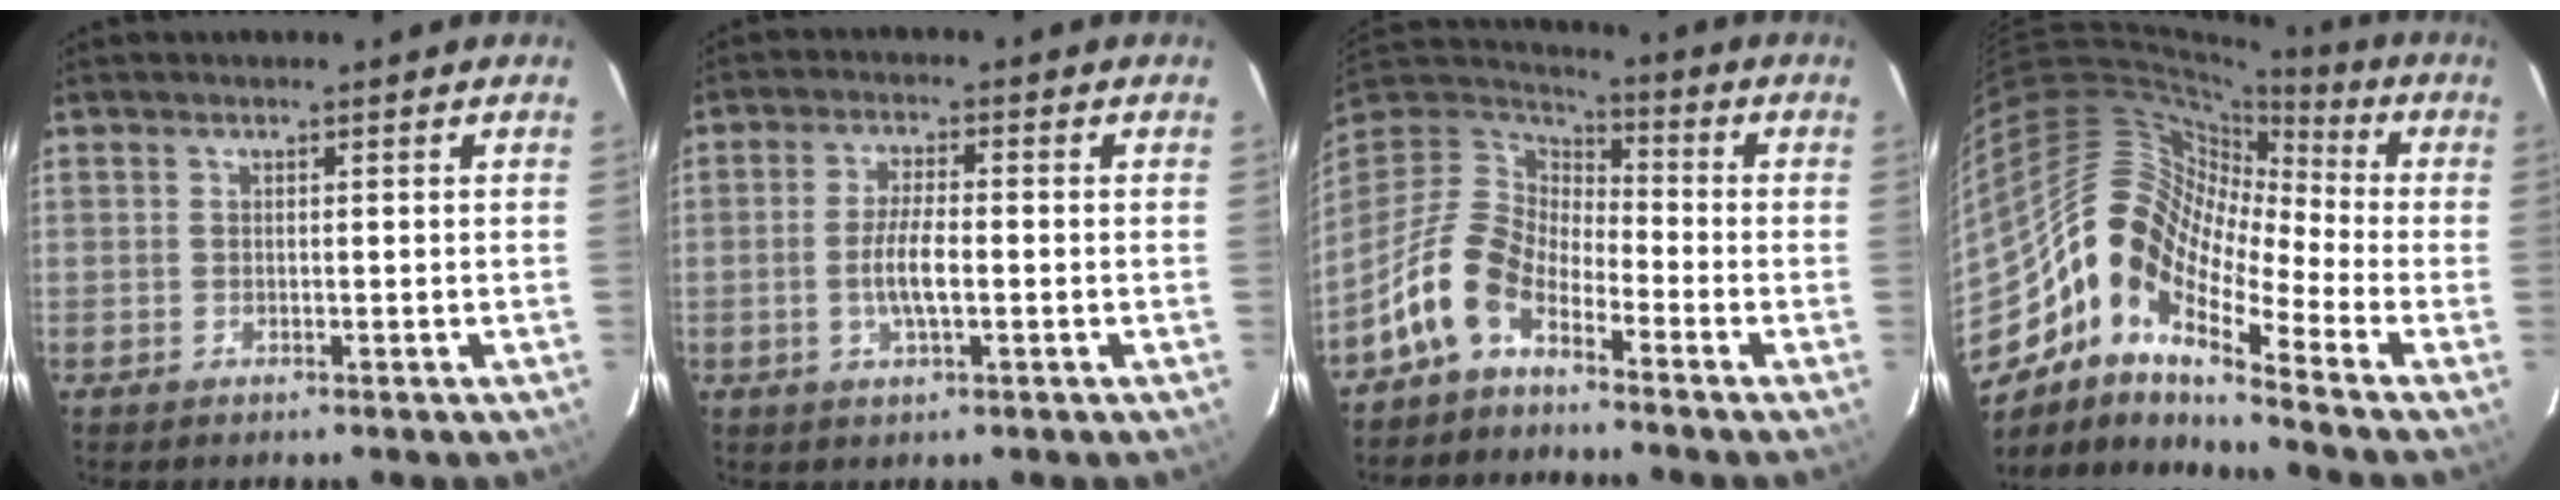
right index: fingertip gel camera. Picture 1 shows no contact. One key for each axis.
{"total": 5.6, "fx": -1.1, "fy": 1.6, "fz": 5.2, "tx": -0.103, "ty": -0.002, "tz": -0.020}
{"total": 11.2, "fx": -6.6, "fy": 6.3, "fz": 6.4, "tx": -0.136, "ty": 0.016, "tz": -0.143}
{"total": 15.2, "fx": -7.7, "fy": 6.5, "fz": 11.4, "tx": -0.192, "ty": 0.007, "tz": -0.169}